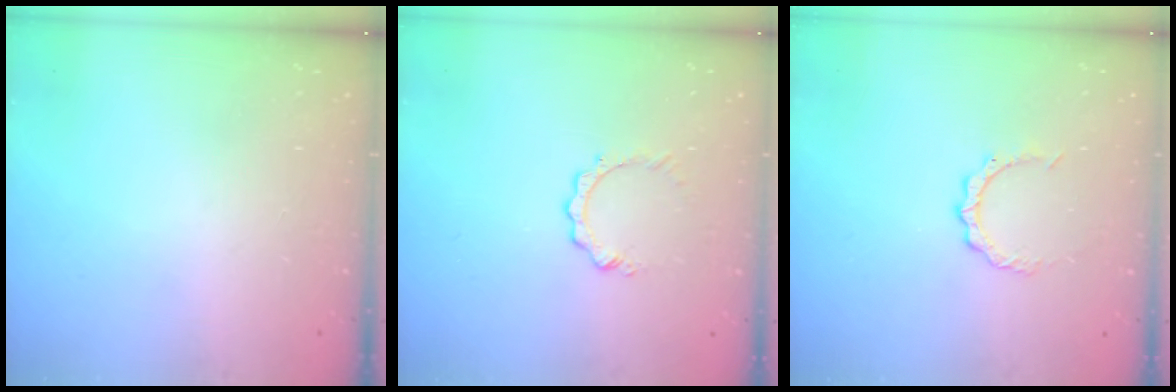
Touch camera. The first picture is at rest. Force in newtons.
{"total": 2.9, "press": 2.9, "slide": 0.3}
{"total": 2.9, "press": 2.9, "slide": 0.2}